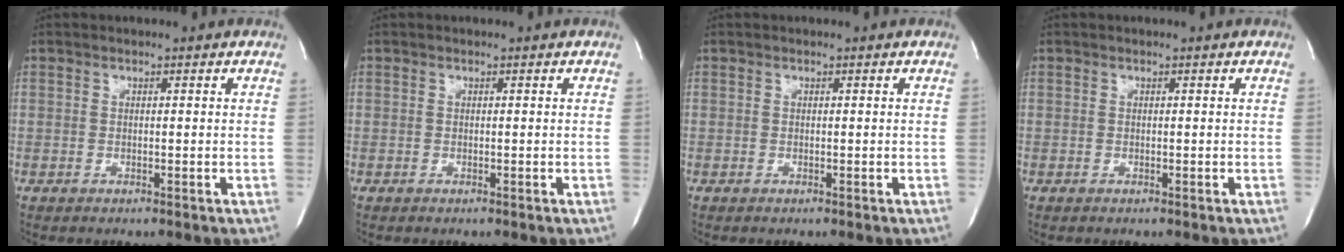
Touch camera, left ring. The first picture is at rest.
{"total": 0.0}
{"total": 0.0}
{"total": 0.0}